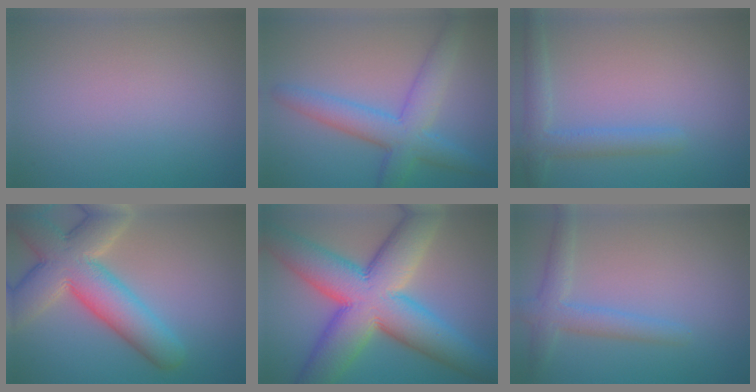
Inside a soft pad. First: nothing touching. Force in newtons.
{"total": 5.4, "press": 5.4, "slide": 0.1}
{"total": 2.8, "press": 2.8, "slide": 0.2}
{"total": 9.6, "press": 9.6, "slide": 0.8}
{"total": 14.2, "press": 14.2, "slide": 0.6}
{"total": 2.9, "press": 2.9, "slide": 0.2}